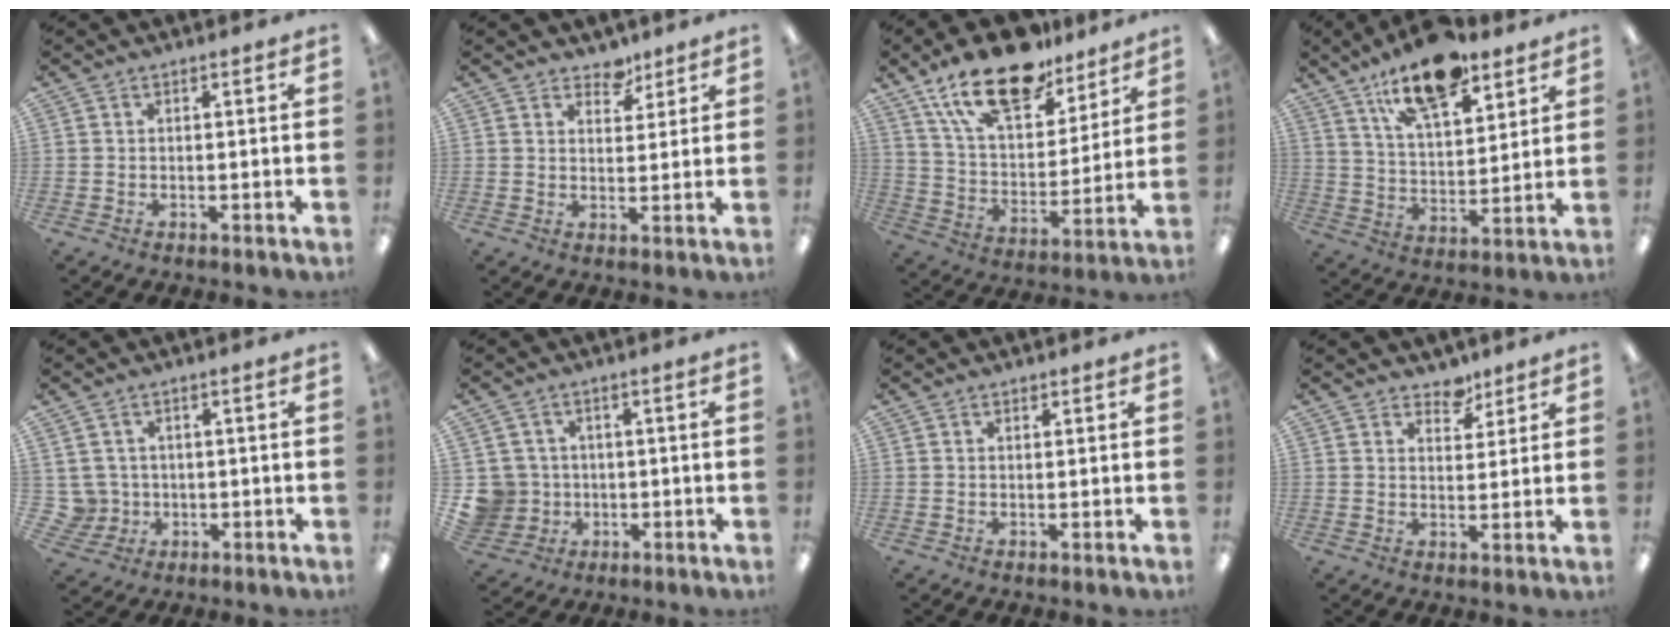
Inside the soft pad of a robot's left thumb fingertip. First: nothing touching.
{"total": 5.0, "force": [4.1, 2.8, 1.1], "torque": [-0.001, -0.026, 0.070]}
{"total": 18.9, "force": [13.7, 8.4, 10.0], "torque": [-0.176, -0.068, 0.240]}
{"total": 16.2, "force": [11.5, 6.7, 9.2], "torque": [-0.147, -0.054, 0.198]}
{"total": 4.9, "force": [0.7, 4.8, 0.7], "torque": [-0.034, 0.002, 0.016]}
{"total": 6.4, "force": [0.2, 6.4, 0.8], "torque": [-0.039, 0.008, 0.011]}
{"total": 0.7, "force": [0.6, 0.3, 0.2], "torque": [-0.005, 0.001, 0.011]}
{"total": 5.2, "force": [4.2, 2.8, 1.2], "torque": [-0.003, -0.026, 0.074]}